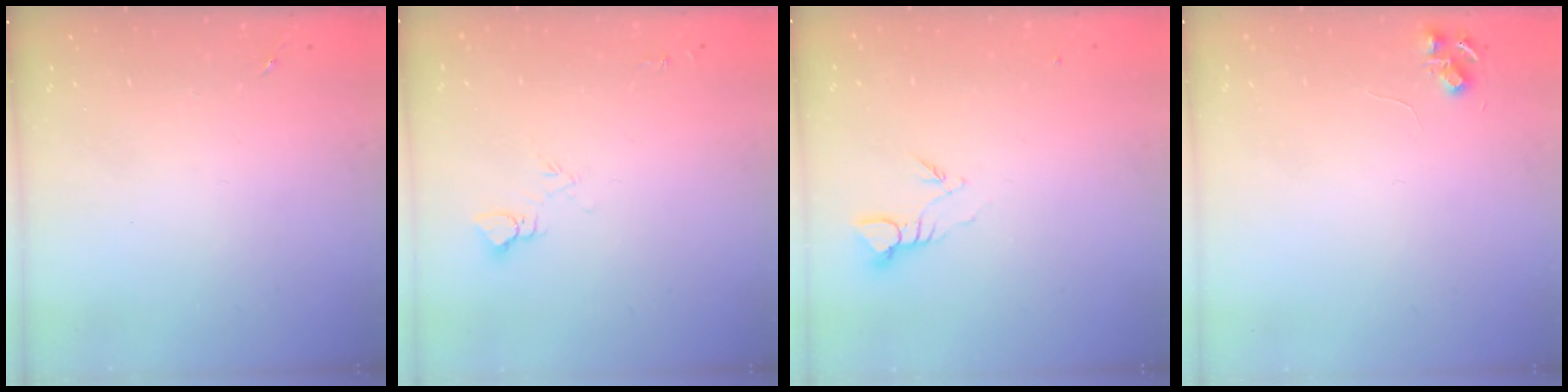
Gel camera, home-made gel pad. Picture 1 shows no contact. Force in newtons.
{"total": 3.7, "press": 3.7, "slide": 0.4}
{"total": 3.7, "press": 3.7, "slide": 0.3}
{"total": 5.8, "press": 5.8, "slide": 0.8}